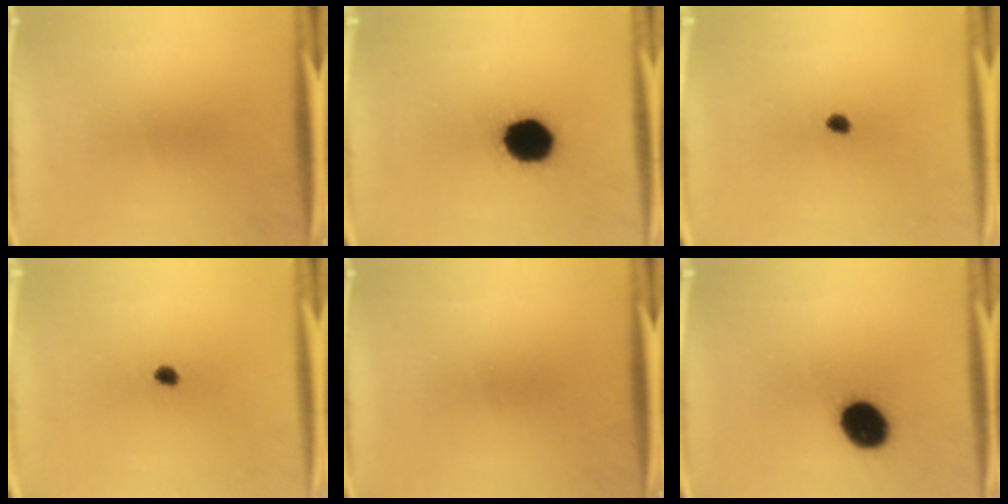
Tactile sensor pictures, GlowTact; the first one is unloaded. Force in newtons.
{"total": 15.0}
{"total": 1.8}
{"total": 1.8}
{"total": 0.0}
{"total": 12.1}